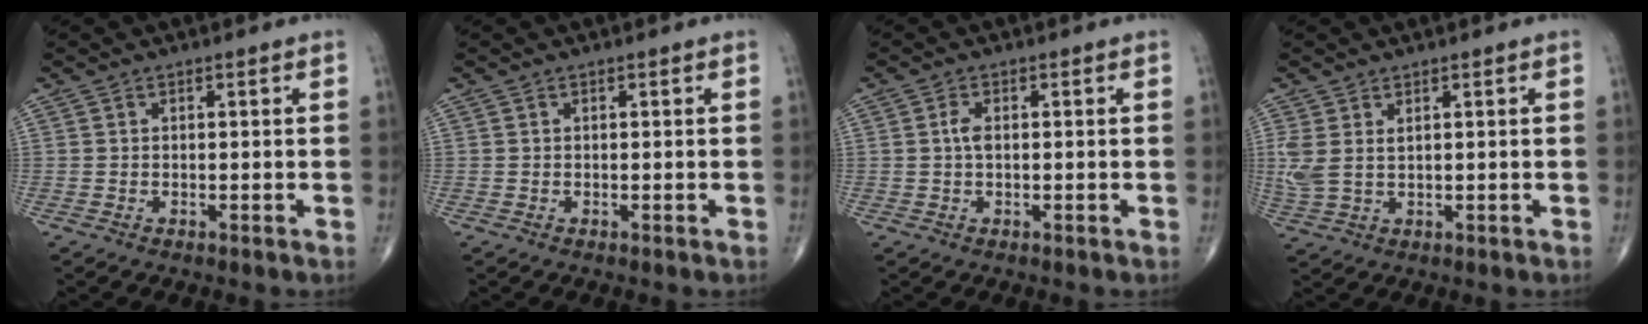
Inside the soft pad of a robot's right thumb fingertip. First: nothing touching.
{"total": 0.0}
{"total": 2.0, "force": [0.1, 1.0, 1.7], "torque": [-0.037, 0.003, 0.000]}
{"total": 4.5, "force": [1.4, 2.4, 3.6], "torque": [-0.101, 0.002, 0.037]}